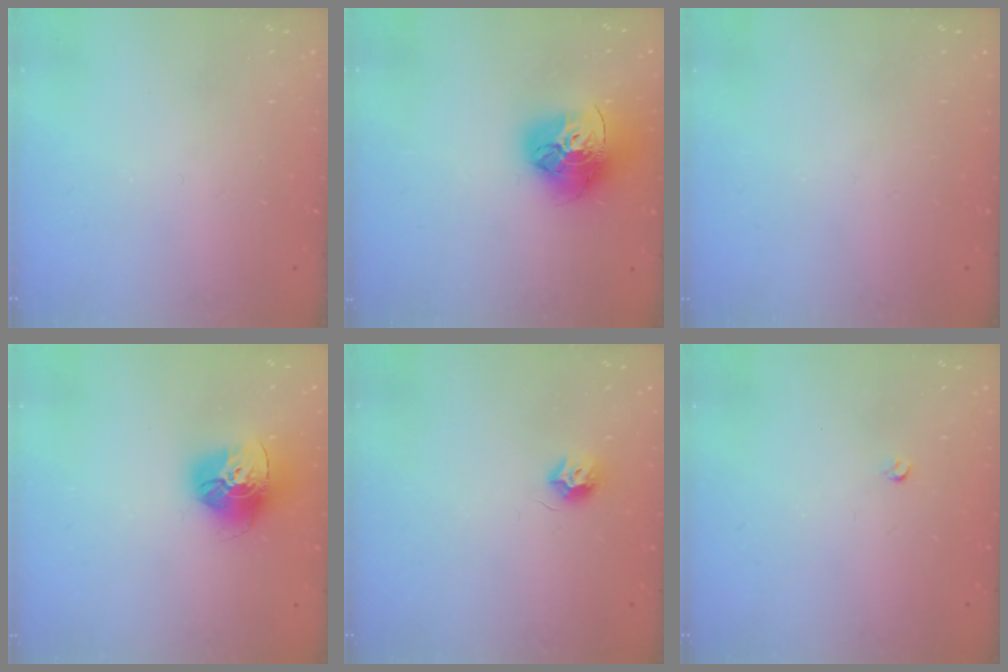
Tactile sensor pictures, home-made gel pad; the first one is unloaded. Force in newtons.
{"total": 18.0, "press": 17.9, "slide": 1.8}
{"total": 0.0}
{"total": 16.3, "press": 16.2, "slide": 1.5}
{"total": 7.4, "press": 7.4, "slide": 0.1}
{"total": 2.6, "press": 2.5, "slide": 0.4}